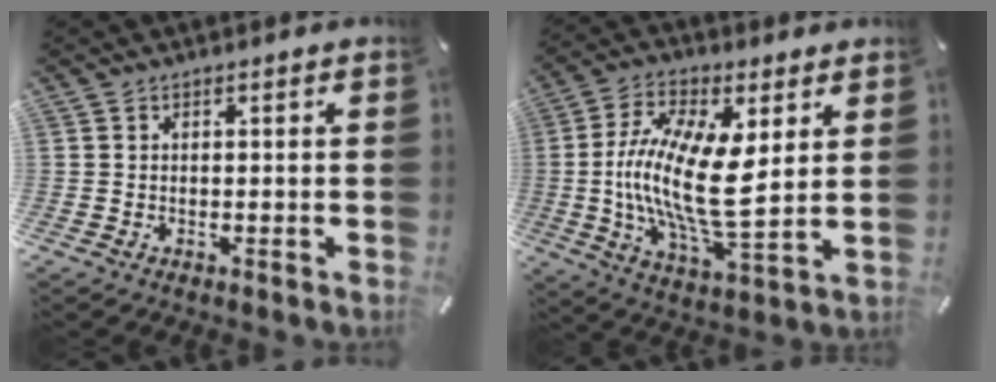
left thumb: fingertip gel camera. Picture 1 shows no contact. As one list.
[{"total": 18.1, "force": [1.4, 7.2, 16.5], "torque": [-0.349, -0.017, 0.018]}]